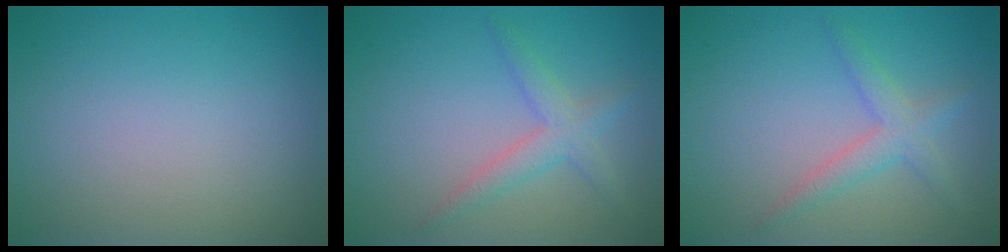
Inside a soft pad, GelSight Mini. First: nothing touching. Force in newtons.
{"total": 2.5, "press": 2.5, "slide": 0.2}
{"total": 2.5, "press": 2.5, "slide": 0.2}